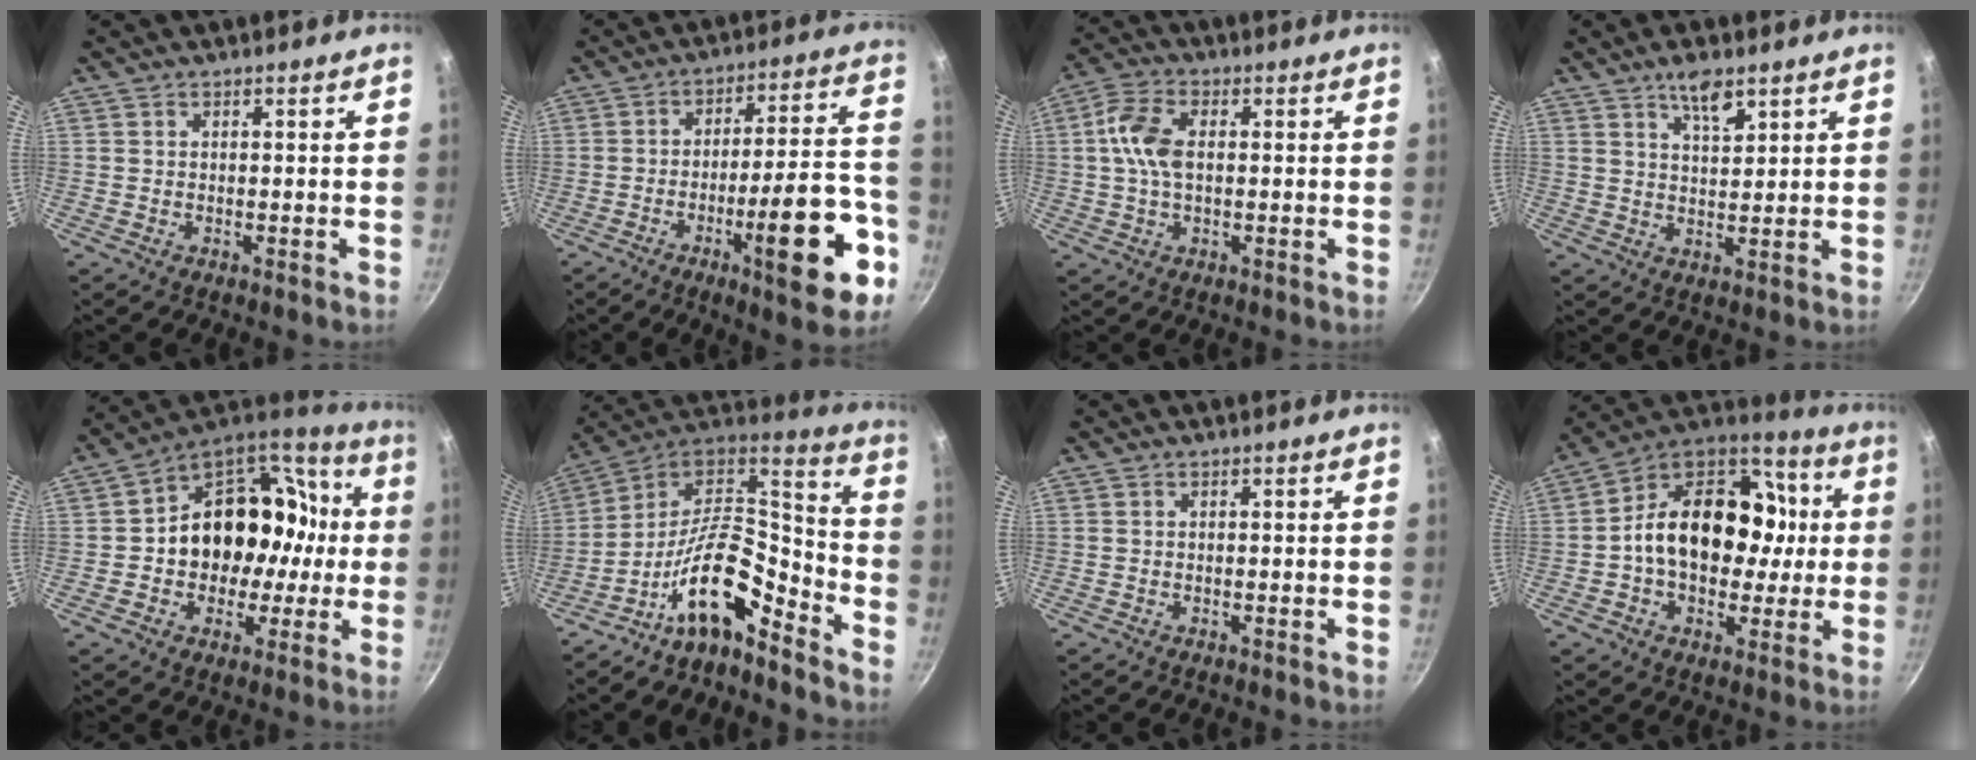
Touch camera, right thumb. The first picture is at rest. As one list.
[{"total": 18.7, "force": [-7.7, 4.7, 16.4], "torque": [-0.205, 0.044, -0.111]}, {"total": 7.8, "force": [0.7, 4.5, 6.3], "torque": [-0.127, 0.018, 0.006]}, {"total": 5.6, "force": [3.6, 2.1, 3.8], "torque": [-0.060, -0.019, 0.062]}, {"total": 21.5, "force": [-0.1, 17.1, 13.0], "torque": [-0.160, 0.060, -0.001]}, {"total": 16.4, "force": [-9.8, 7.0, 11.1], "torque": [-0.181, 0.098, -0.193]}, {"total": 0.0}, {"total": 22.1, "force": [0.3, 16.2, 15.0], "torque": [-0.209, 0.039, -0.012]}]